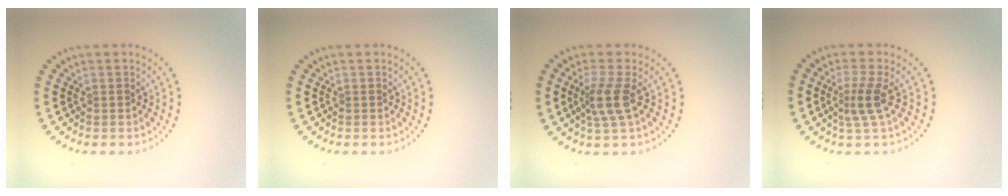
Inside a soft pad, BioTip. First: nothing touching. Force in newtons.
{"total": 0.0}
{"total": 2.7, "press": 2.1, "slide": 1.7}
{"total": 2.4, "press": 1.7, "slide": 1.7}